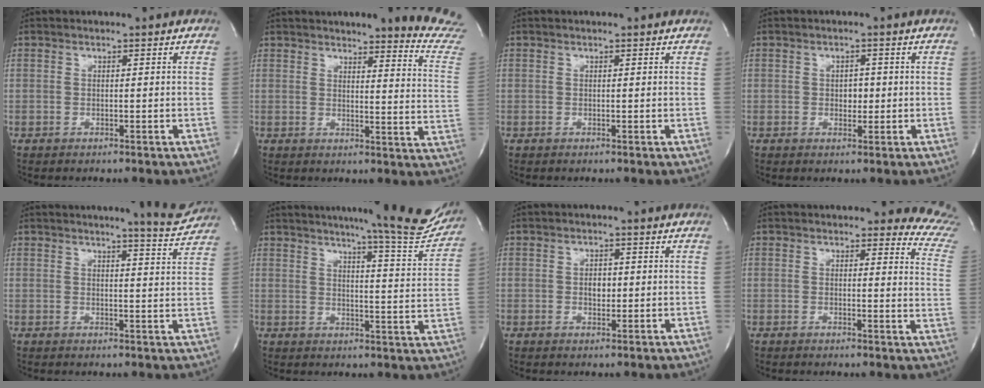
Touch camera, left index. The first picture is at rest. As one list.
[{"total": 13.6, "force": [12.8, -0.1, 4.6], "torque": [-0.044, -0.097, 0.125]}, {"total": 0.8, "force": [0.7, 0.0, 0.3], "torque": [-0.010, 0.005, 0.006]}, {"total": 1.9, "force": [0.0, 1.3, 1.4], "torque": [-0.017, 0.002, 0.002]}, {"total": 5.6, "force": [5.4, -0.4, 1.6], "torque": [-0.031, -0.027, 0.057]}, {"total": 17.1, "force": [15.5, 0.1, 7.3], "torque": [-0.095, -0.060, 0.182]}, {"total": 2.2, "force": [0.0, 1.4, 1.6], "torque": [-0.026, 0.001, 0.003]}, {"total": 10.3, "force": [9.9, 1.9, 2.1], "torque": [0.012, -0.077, 0.061]}]